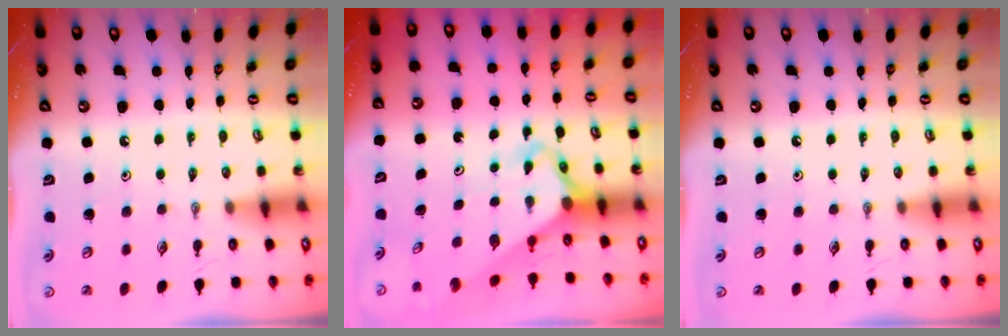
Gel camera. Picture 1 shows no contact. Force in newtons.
{"total": 3.2, "press": 3.2, "slide": 0.3}
{"total": 0.0}